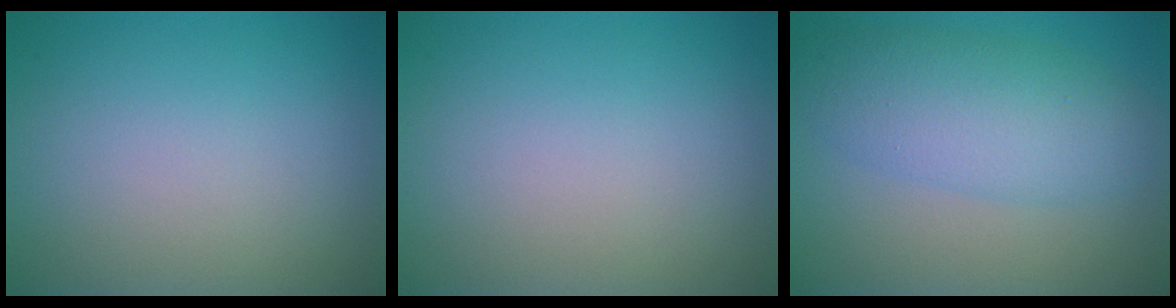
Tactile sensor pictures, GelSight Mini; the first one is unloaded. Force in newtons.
{"total": 0.0}
{"total": 5.7, "press": 5.7, "slide": 0.3}